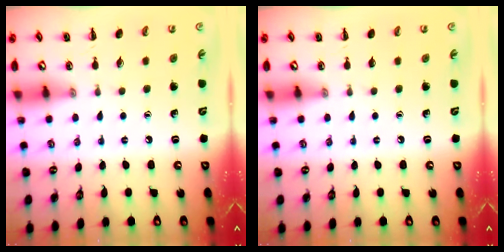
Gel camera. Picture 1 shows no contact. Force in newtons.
{"total": 0.0}